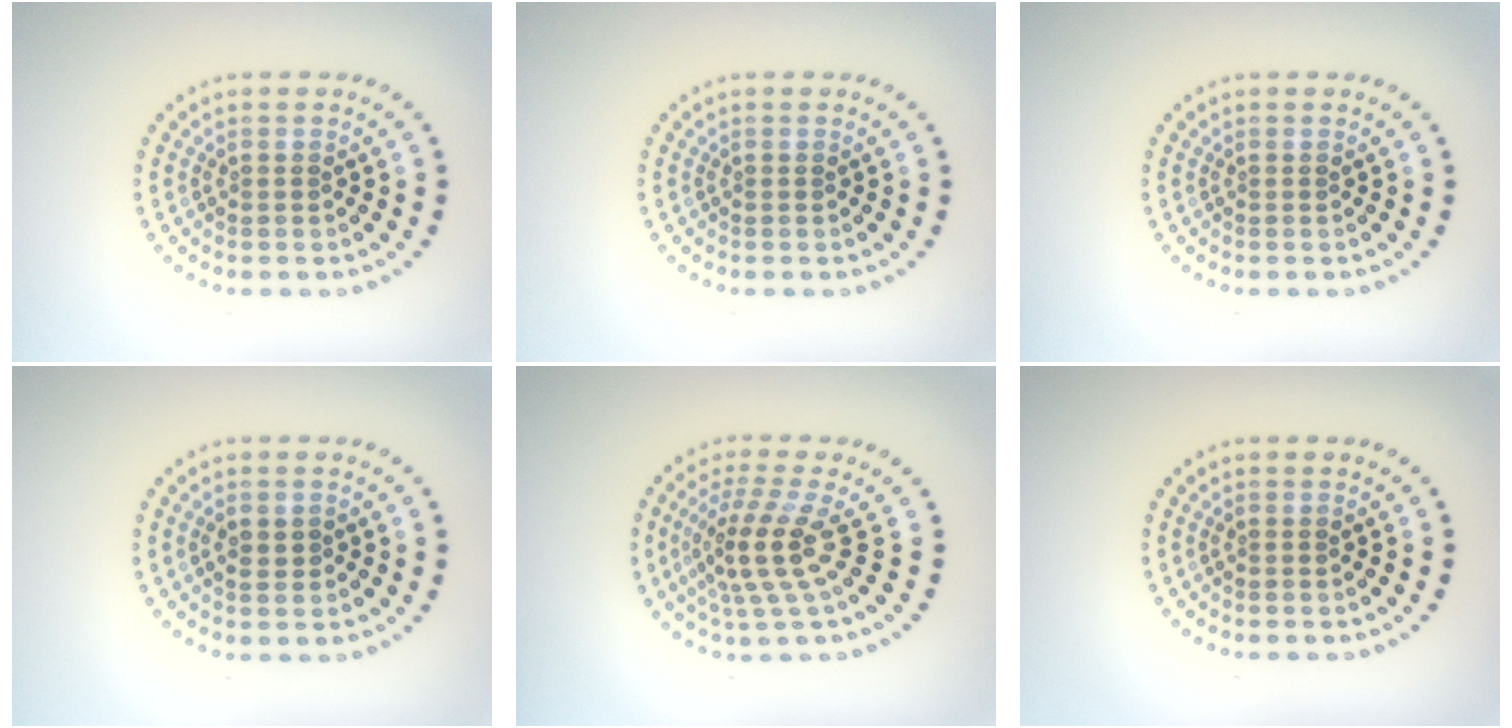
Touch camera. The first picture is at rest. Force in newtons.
{"total": 0.0}
{"total": 0.0}
{"total": 0.9, "press": 0.9, "slide": 0.2}
{"total": 4.1, "press": 2.8, "slide": 3.0}
{"total": 0.0}